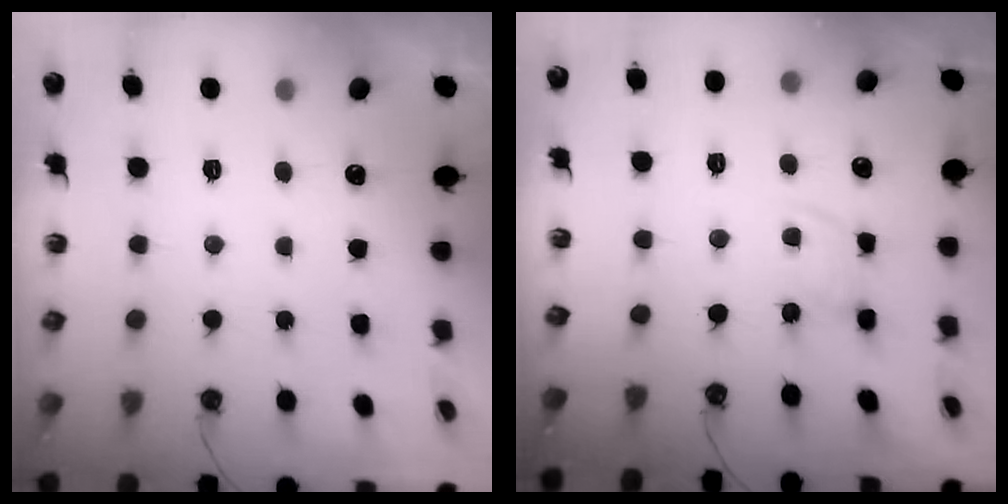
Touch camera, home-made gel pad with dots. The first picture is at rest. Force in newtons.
{"total": 5.8, "press": 5.8, "slide": 0.5}